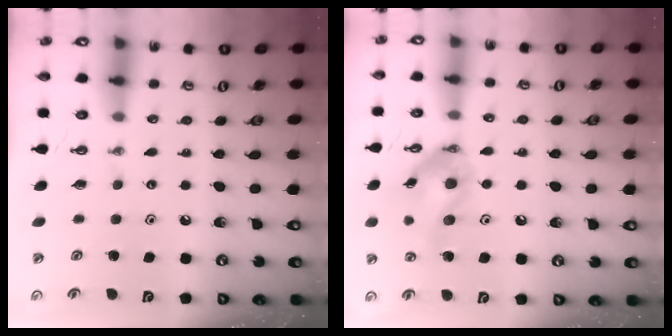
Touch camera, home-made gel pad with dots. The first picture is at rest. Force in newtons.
{"total": 14.6, "press": 14.2, "slide": 3.2}